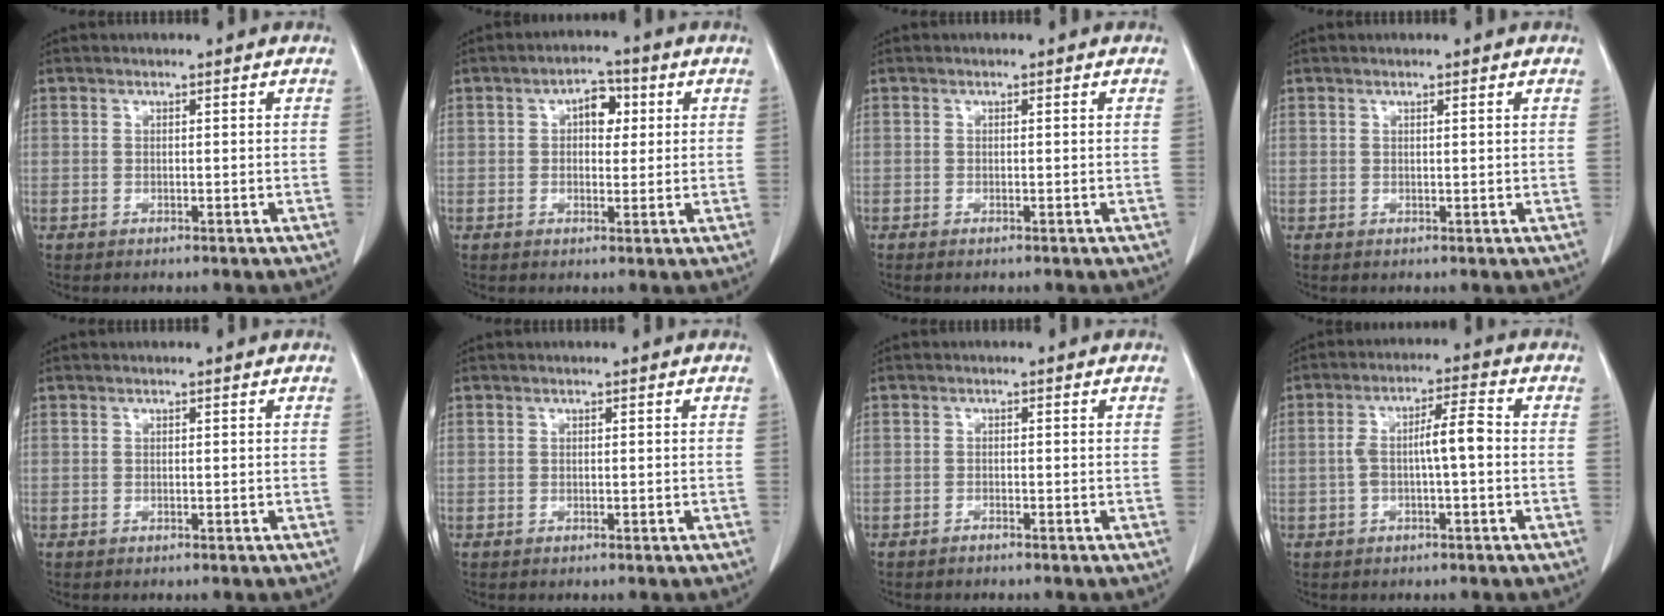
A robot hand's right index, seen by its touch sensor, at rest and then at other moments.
{"total": 4.4, "force": [1.2, 2.6, 3.3], "torque": [-0.049, 0.015, 0.016]}
{"total": 0.5, "force": [-0.3, 0.0, 0.4], "torque": [-0.009, -0.001, -0.007]}
{"total": 0.7, "force": [0.4, -0.1, 0.6], "torque": [-0.012, 0.000, 0.007]}
{"total": 0.0}
{"total": 0.0}
{"total": 0.6, "force": [-0.6, 0.0, 0.0], "torque": [-0.001, 0.000, -0.010]}
{"total": 5.9, "force": [-0.5, 0.9, 5.8], "torque": [-0.110, 0.022, -0.008]}